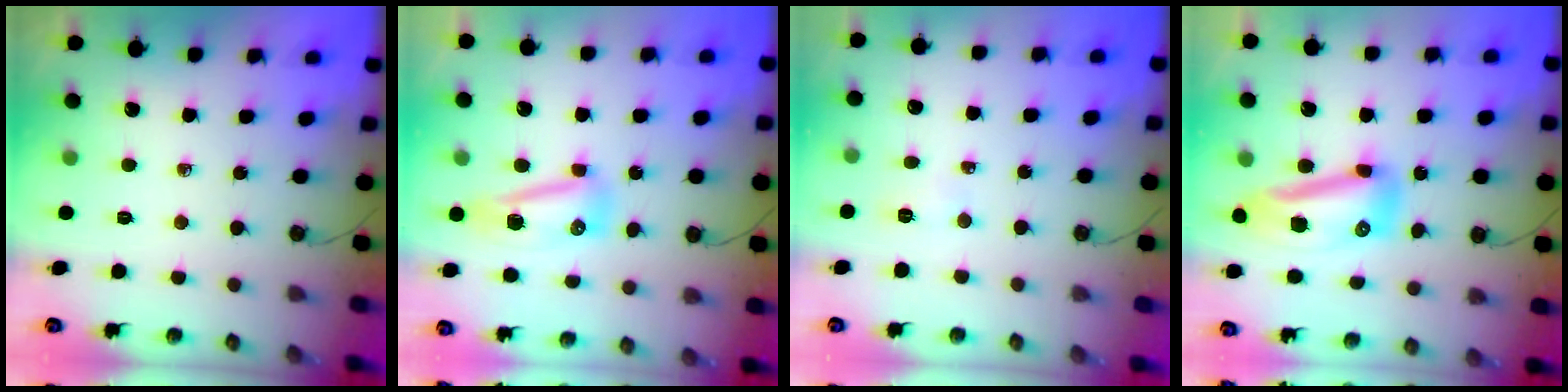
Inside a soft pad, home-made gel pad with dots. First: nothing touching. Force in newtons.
{"total": 8.7, "press": 8.4, "slide": 2.3}
{"total": 5.6, "press": 3.8, "slide": 4.1}
{"total": 13.6, "press": 13.5, "slide": 1.8}